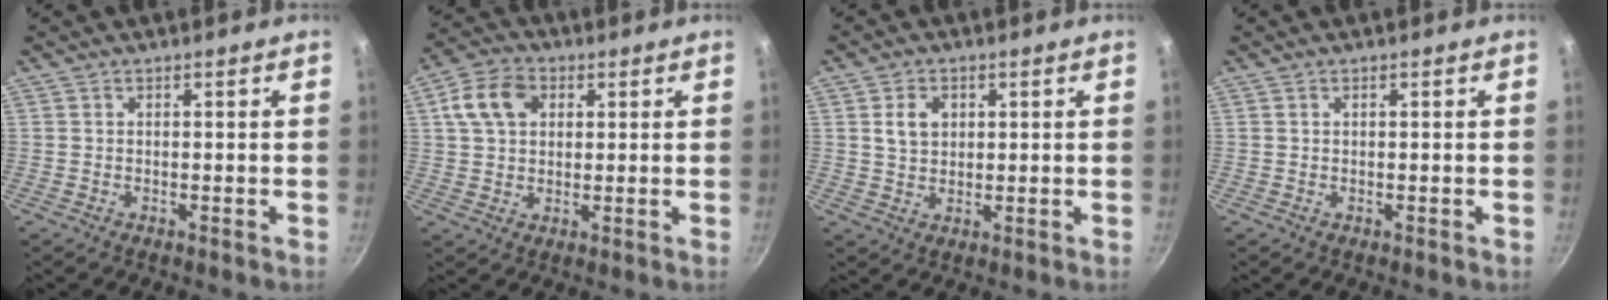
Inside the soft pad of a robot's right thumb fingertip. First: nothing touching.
{"total": 8.9, "force": [2.6, 6.6, 5.4], "torque": [-0.088, 0.011, 0.037]}
{"total": 4.8, "force": [1.3, 3.6, 2.9], "torque": [-0.036, -0.002, 0.025]}
{"total": 0.0}